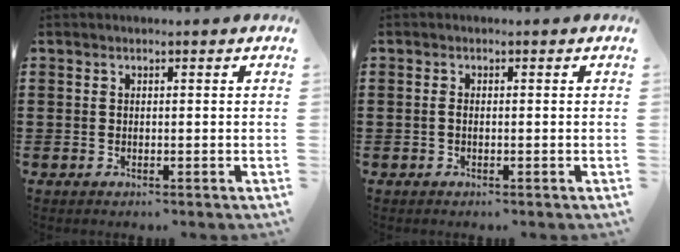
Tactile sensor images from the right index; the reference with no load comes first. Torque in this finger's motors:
{"motor_torque": [-0.02, 0.17, 0.01, 0.02]}